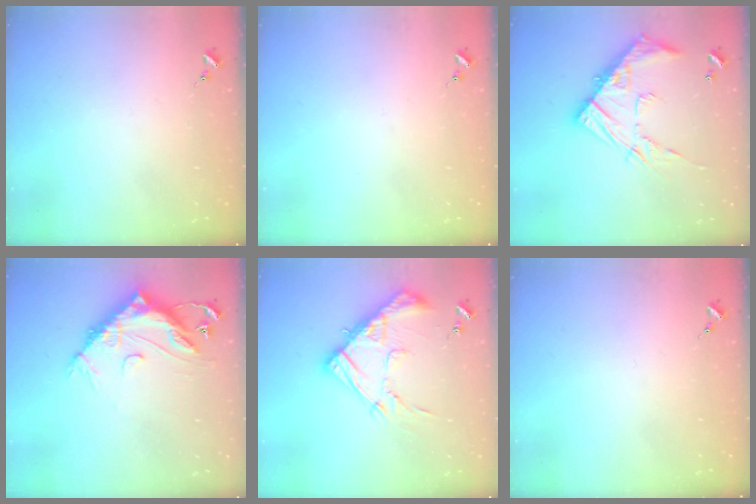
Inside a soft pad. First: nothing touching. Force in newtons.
{"total": 0.0}
{"total": 17.3, "press": 17.3, "slide": 1.4}
{"total": 15.2, "press": 15.2, "slide": 1.0}
{"total": 15.9, "press": 15.9, "slide": 1.2}
{"total": 0.0}